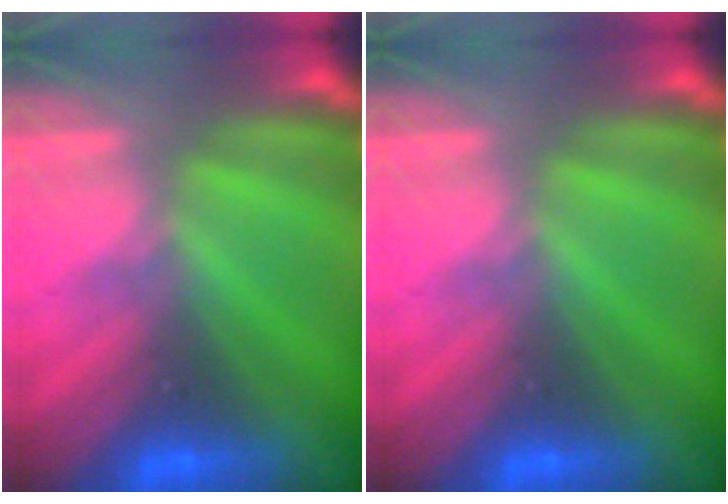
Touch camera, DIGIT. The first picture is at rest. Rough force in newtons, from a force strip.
{"total": 0.0}